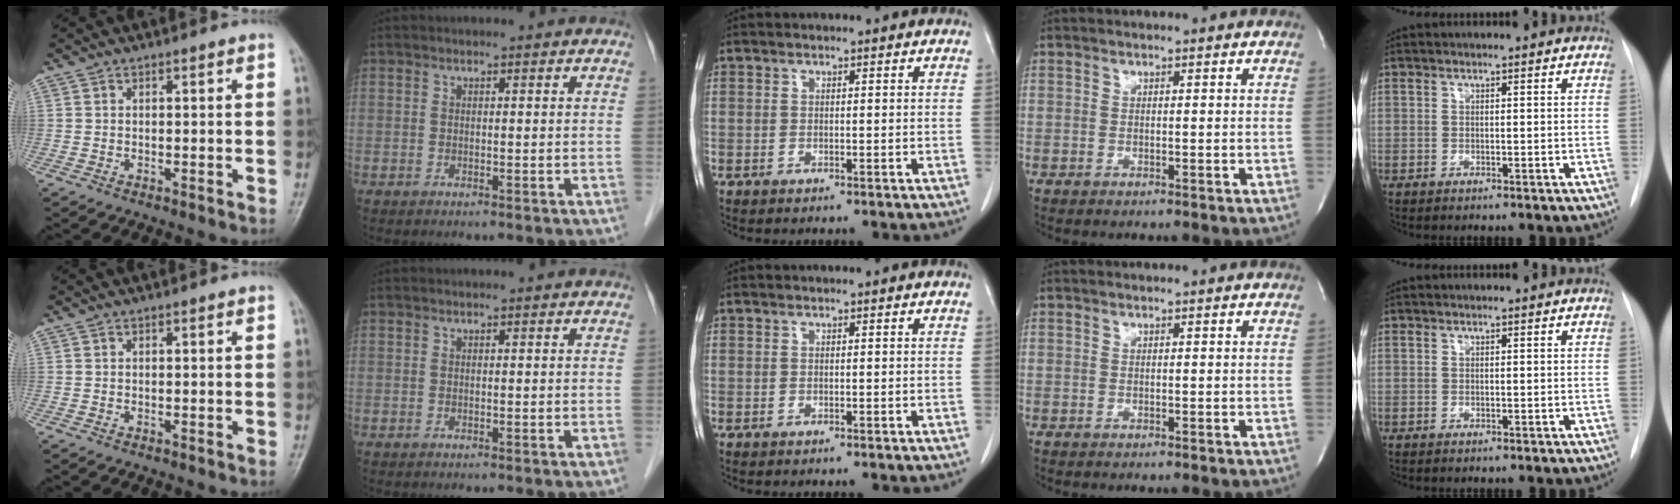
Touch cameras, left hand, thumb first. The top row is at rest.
{}